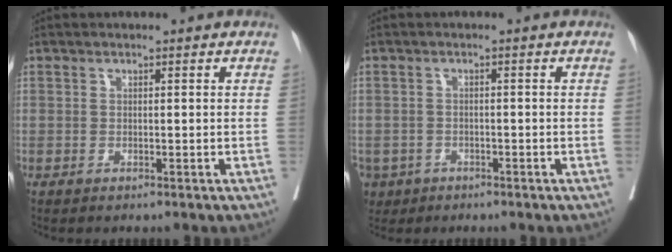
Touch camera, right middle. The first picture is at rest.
{"total": 4.2, "force": [-2.6, 3.2, 0.9], "torque": [-0.016, 0.003, -0.041]}